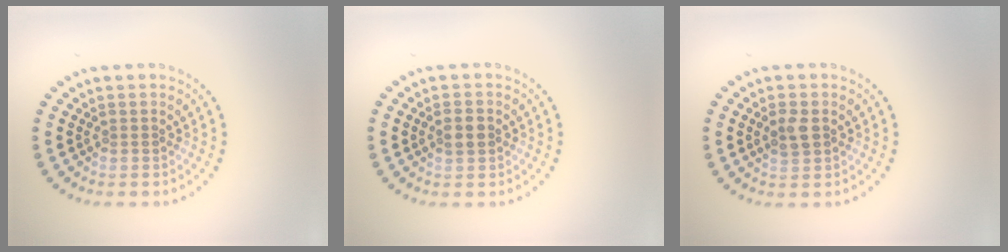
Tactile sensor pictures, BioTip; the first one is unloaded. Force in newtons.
{"total": 1.7, "press": 1.7, "slide": 0.1}
{"total": 1.9, "press": 1.8, "slide": 0.3}